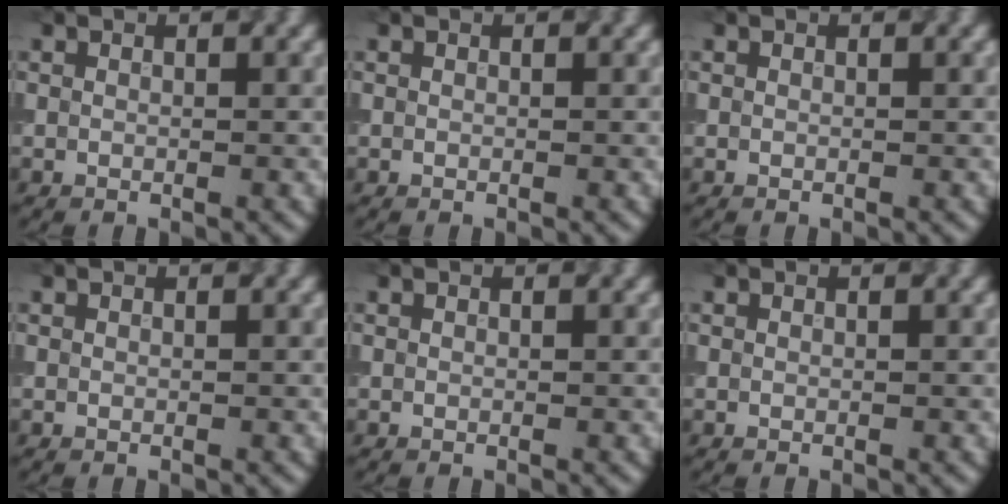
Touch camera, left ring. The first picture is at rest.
{"total": 0.0}
{"total": 0.0}
{"total": 0.0}
{"total": 0.0}
{"total": 0.0}